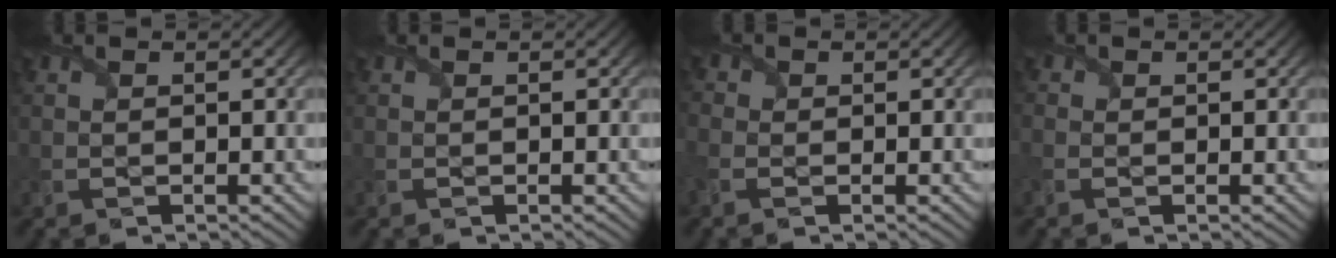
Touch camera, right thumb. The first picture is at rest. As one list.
[{"total": 0.0}, {"total": 2.4, "force": [-0.8, 2.0, 1.2], "torque": [-0.040, -0.004, -0.025]}, {"total": 1.2, "force": [-0.3, 1.0, 0.4], "torque": [-0.010, -0.004, -0.008]}]